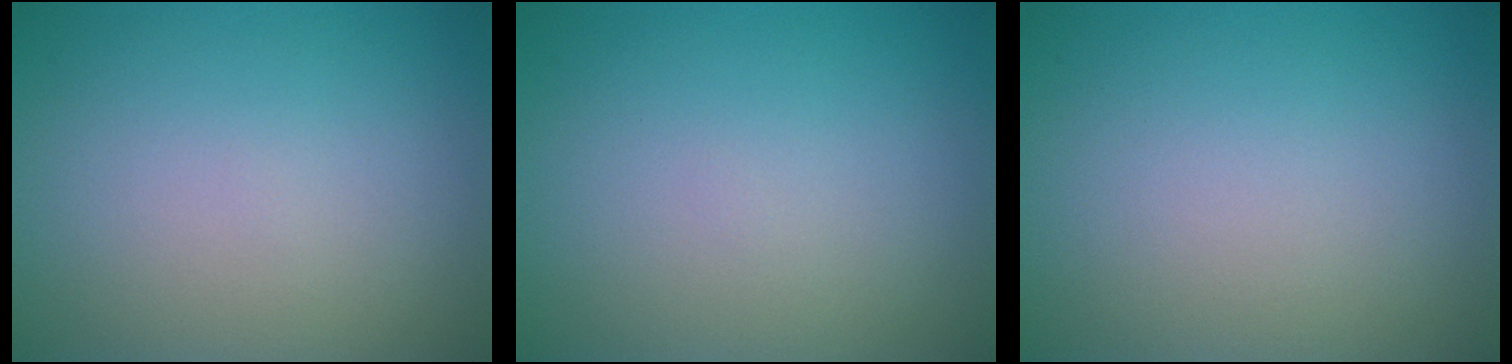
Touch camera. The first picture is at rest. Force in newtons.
{"total": 0.0}
{"total": 0.0}